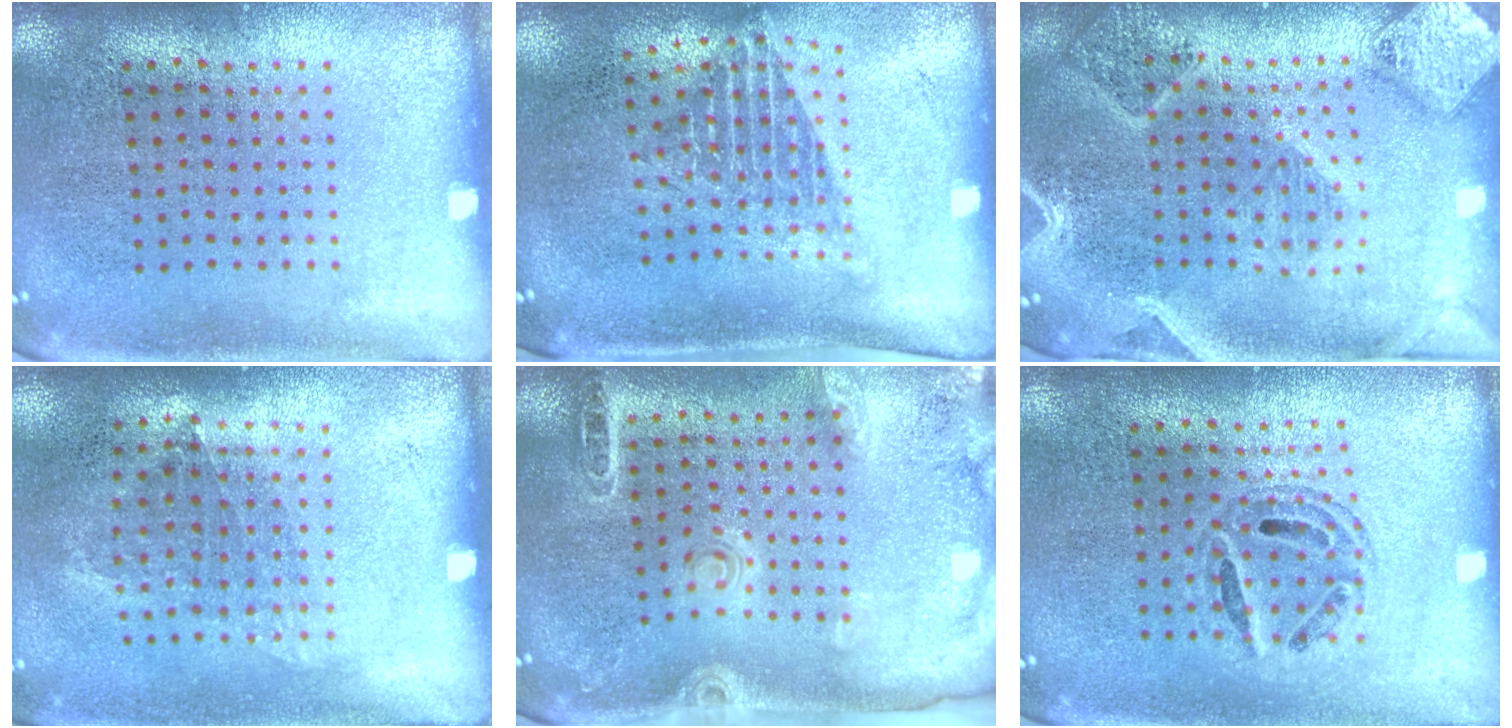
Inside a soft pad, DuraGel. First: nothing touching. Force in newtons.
{"total": 1.3, "press": 1.0, "slide": 0.9}
{"total": 2.9, "press": 2.5, "slide": 1.5}
{"total": 1.0, "press": 0.8, "slide": 0.6}
{"total": 1.8, "press": 1.8, "slide": 0.2}
{"total": 0.8, "press": 0.8, "slide": 0.2}